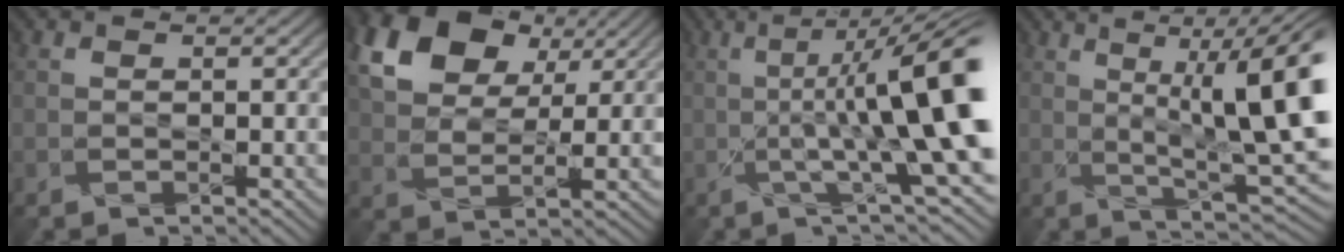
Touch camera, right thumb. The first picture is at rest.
{"total": 12.8, "force": [6.8, 7.7, 7.6], "torque": [-0.168, 0.022, 0.110]}
{"total": 13.7, "force": [-0.5, 2.7, 13.4], "torque": [-0.178, 0.008, -0.005]}
{"total": 15.4, "force": [3.6, 4.3, 14.3], "torque": [-0.192, 0.011, 0.068]}